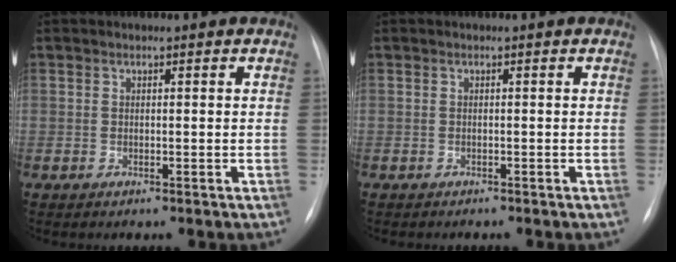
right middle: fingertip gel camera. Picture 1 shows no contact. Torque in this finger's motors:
{"motor_torque": [-0.21, 0.29, 0.00, 0.00]}